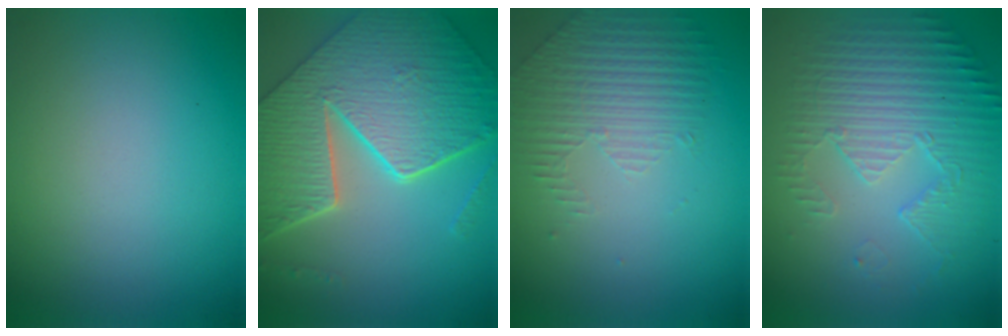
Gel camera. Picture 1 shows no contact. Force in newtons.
{"total": 9.6, "press": 7.1, "slide": 6.5}
{"total": 1.7, "press": 1.3, "slide": 1.1}
{"total": 5.5, "press": 3.6, "slide": 4.1}